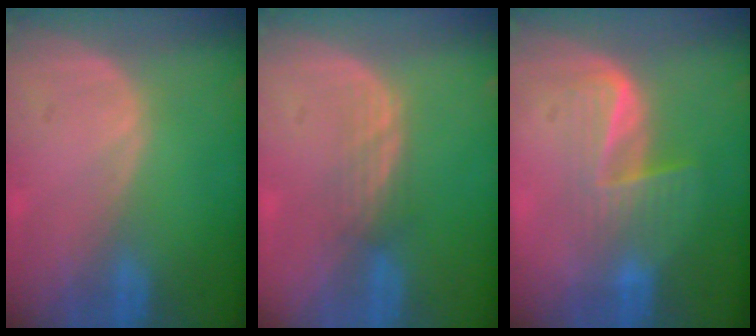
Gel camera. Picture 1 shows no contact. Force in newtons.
{"total": 2.5, "press": 2.3, "slide": 0.9}
{"total": 7.0, "press": 5.7, "slide": 4.0}